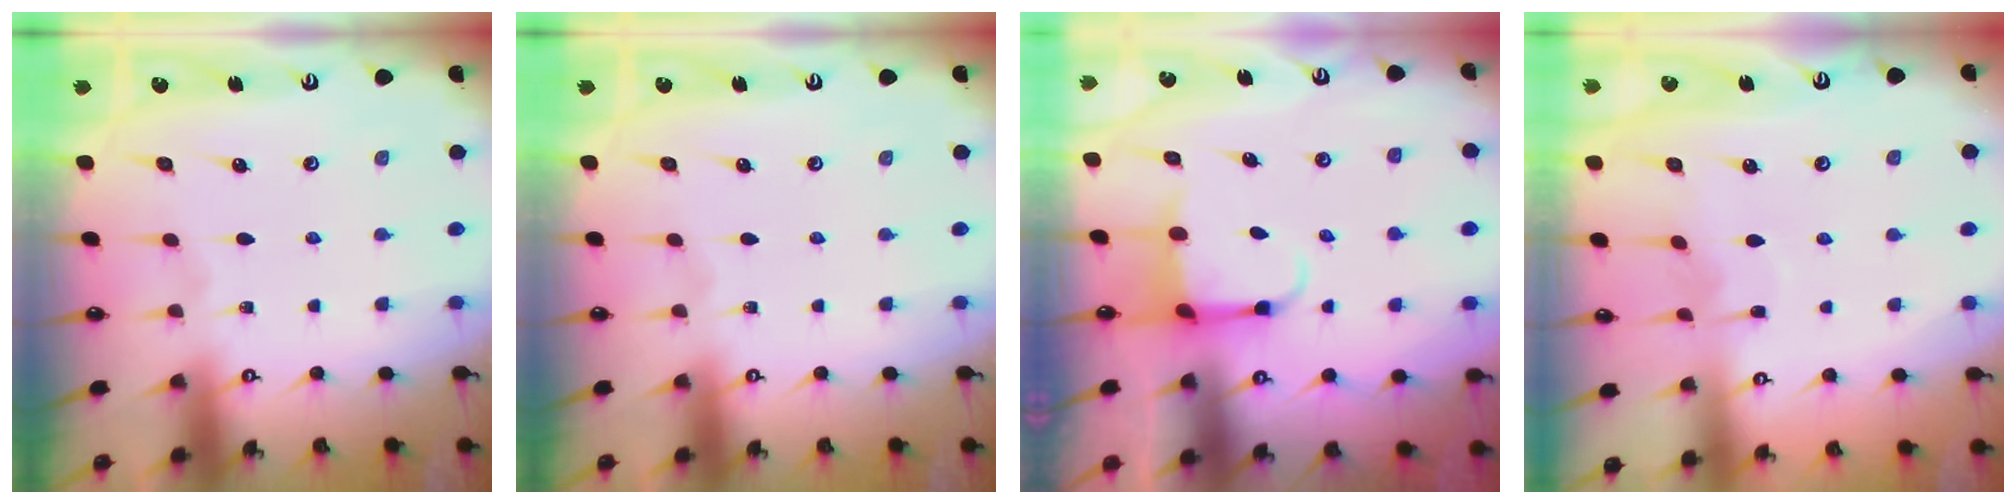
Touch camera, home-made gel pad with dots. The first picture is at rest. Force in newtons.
{"total": 0.0}
{"total": 3.9, "press": 3.7, "slide": 1.2}
{"total": 4.5, "press": 4.4, "slide": 0.6}